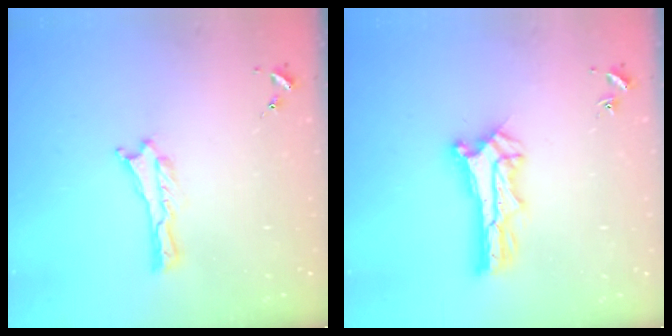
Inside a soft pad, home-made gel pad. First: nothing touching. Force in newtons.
{"total": 2.7, "press": 2.7, "slide": 0.3}